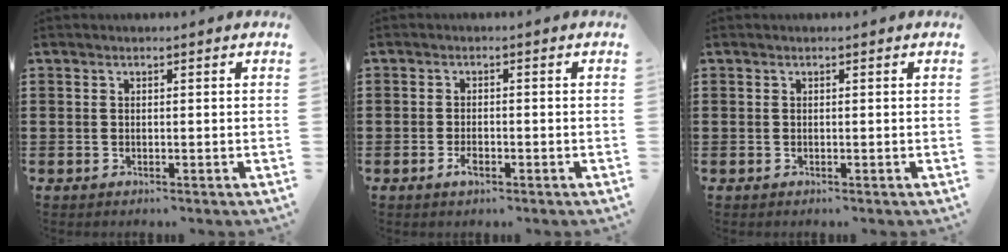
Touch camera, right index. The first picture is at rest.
{"total": 2.2, "force": [-1.0, 0.8, 1.8], "torque": [-0.040, -0.004, -0.020]}
{"total": 0.0}